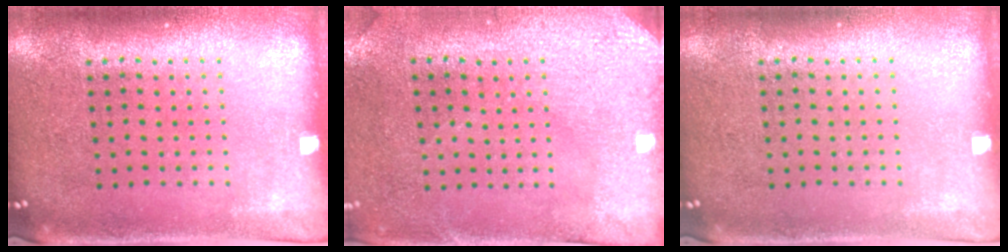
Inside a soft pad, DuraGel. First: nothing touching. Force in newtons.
{"total": 3.0, "press": 2.5, "slide": 1.7}
{"total": 0.0}